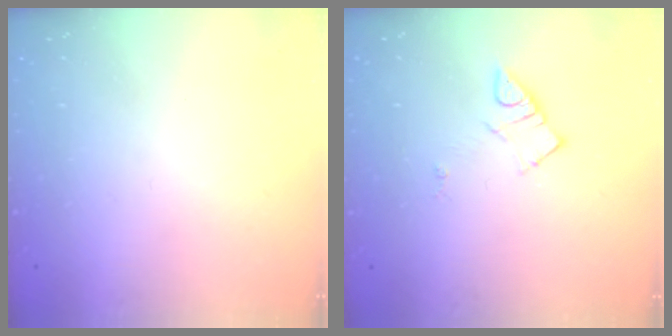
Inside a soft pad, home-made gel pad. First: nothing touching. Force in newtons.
{"total": 4.2, "press": 4.1, "slide": 0.6}